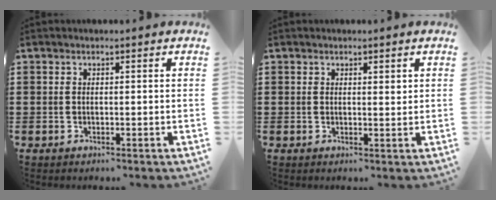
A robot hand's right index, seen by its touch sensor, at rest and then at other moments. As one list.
[{"total": 0.9, "force": [0.6, 0.4, 0.6], "torque": [-0.004, 0.000, 0.009]}]